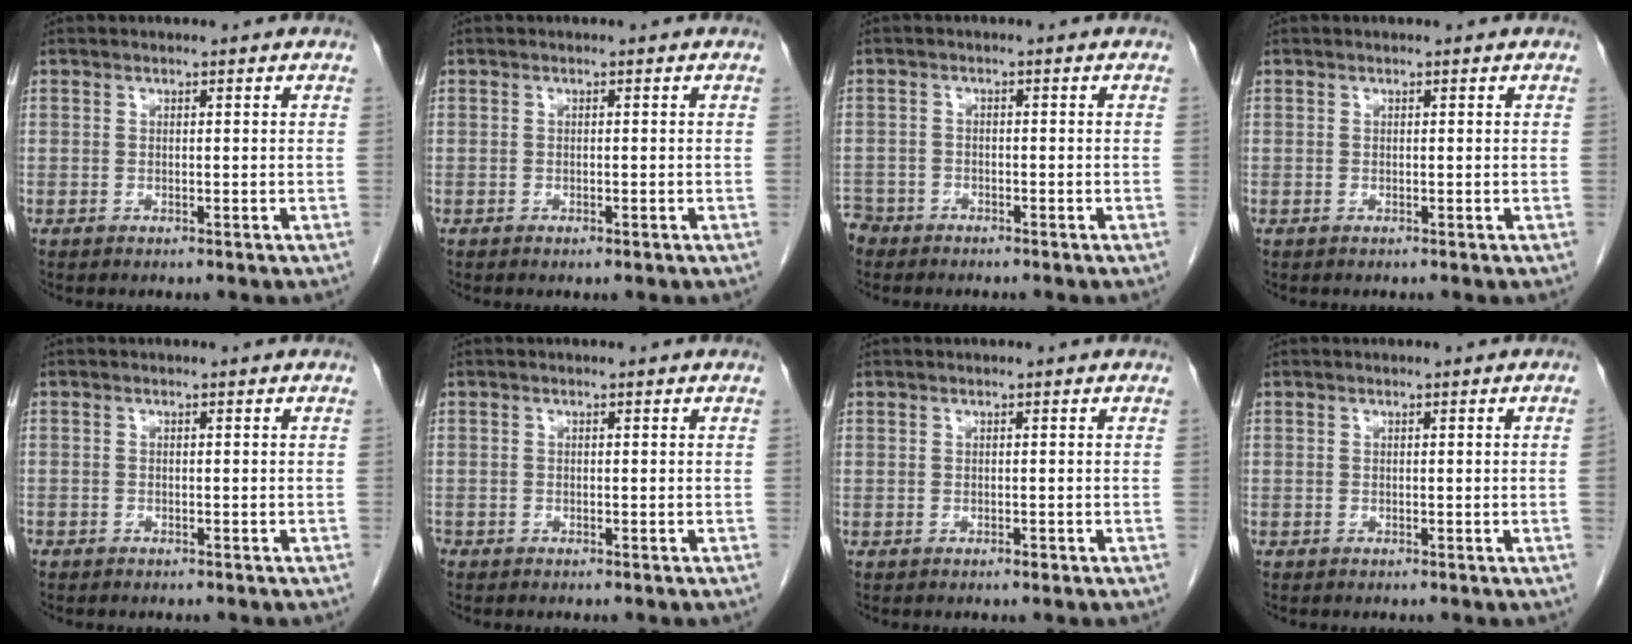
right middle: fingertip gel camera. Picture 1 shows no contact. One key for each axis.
{"total": 0.8, "fx": -0.5, "fy": 0.3, "fz": 0.5, "tx": -0.009, "ty": 0.000, "tz": -0.004}
{"total": 3.7, "fx": -3.2, "fy": 1.9, "fz": -0.2, "tx": 0.000, "ty": 0.001, "tz": -0.065}
{"total": 0.0}
{"total": 0.9, "fx": -0.8, "fy": 0.4, "fz": 0.3, "tx": -0.008, "ty": 0.001, "tz": -0.012}
{"total": 0.7, "fx": -0.6, "fy": 0.4, "fz": 0.1, "tx": -0.008, "ty": 0.001, "tz": -0.014}
{"total": 0.6, "fx": -0.4, "fy": 0.2, "fz": 0.4, "tx": -0.006, "ty": 0.001, "tz": -0.004}
{"total": 0.6, "fx": -0.1, "fy": -0.3, "fz": 0.6, "tx": -0.002, "ty": 0.002, "tz": -0.002}